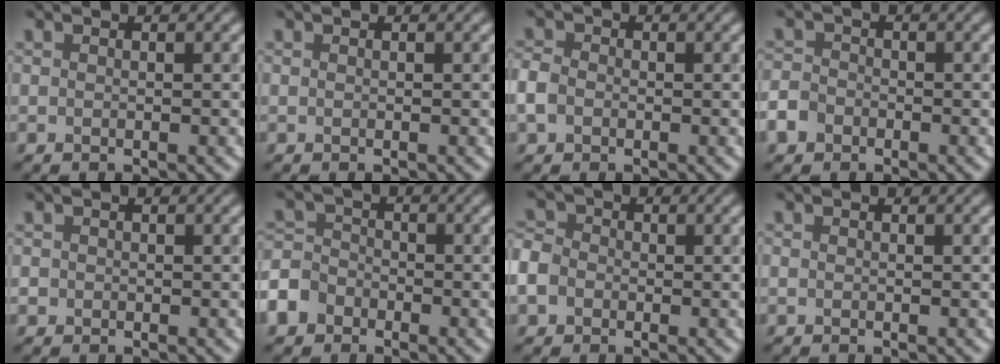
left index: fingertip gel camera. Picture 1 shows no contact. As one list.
[{"total": 0.0}, {"total": 2.2, "force": [-0.7, 1.8, 1.1], "torque": [-0.021, 0.001, -0.023]}, {"total": 2.7, "force": [-1.5, 2.1, 0.9], "torque": [-0.013, -0.005, -0.036]}, {"total": 0.8, "force": [-0.2, 0.8, 0.1], "torque": [0.003, -0.005, -0.007]}, {"total": 5.1, "force": [-3.1, 3.8, 1.5], "torque": [-0.020, -0.008, -0.066]}, {"total": 5.4, "force": [-1.7, 4.5, 2.4], "torque": [-0.059, 0.003, -0.053]}, {"total": 0.0}]